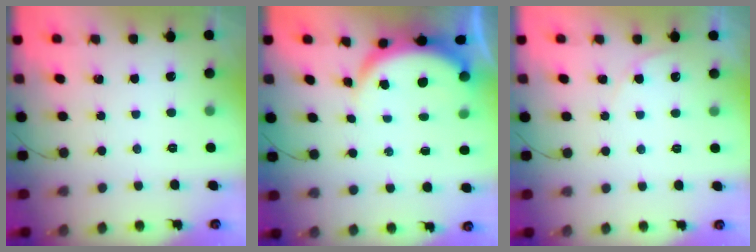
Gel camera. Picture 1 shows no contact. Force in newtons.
{"total": 5.6, "press": 5.5, "slide": 1.3}
{"total": 3.3, "press": 3.3, "slide": 0.2}